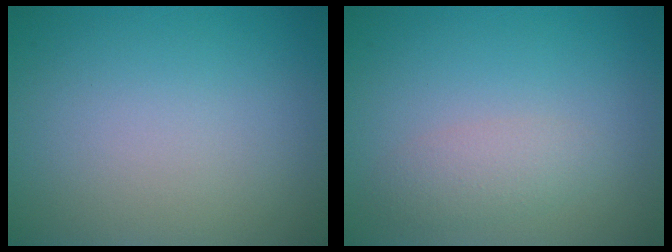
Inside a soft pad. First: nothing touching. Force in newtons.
{"total": 2.0, "press": 2.0, "slide": 0.1}